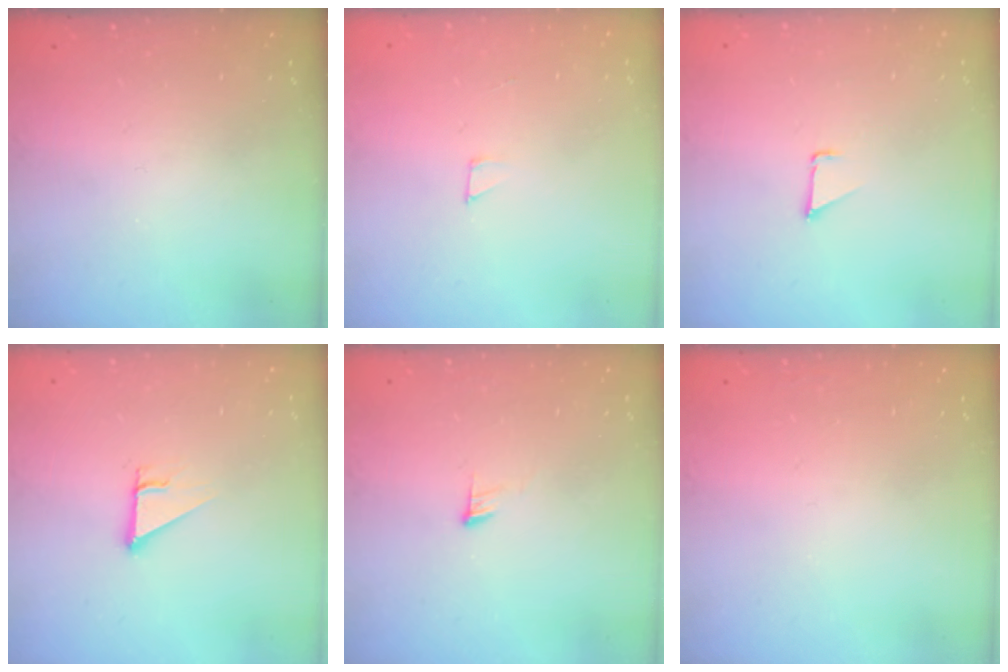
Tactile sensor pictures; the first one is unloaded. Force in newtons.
{"total": 2.0, "press": 2.0, "slide": 0.0}
{"total": 0.9, "press": 0.9, "slide": 0.1}
{"total": 2.5, "press": 2.5, "slide": 0.1}
{"total": 4.0, "press": 4.0, "slide": 0.3}
{"total": 1.6, "press": 1.6, "slide": 0.1}